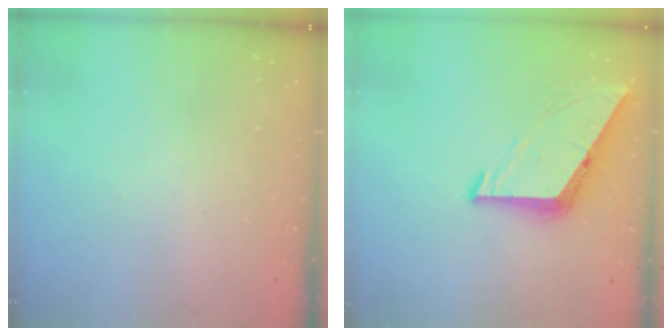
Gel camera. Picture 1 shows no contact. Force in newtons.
{"total": 7.0, "press": 7.0, "slide": 0.5}